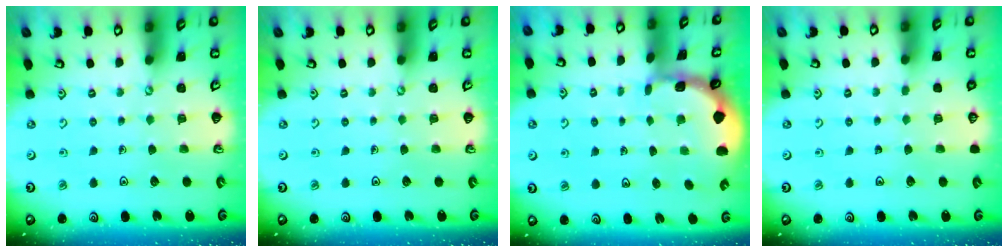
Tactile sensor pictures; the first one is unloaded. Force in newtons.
{"total": 0.0}
{"total": 1.3, "press": 1.2, "slide": 0.1}
{"total": 0.0}